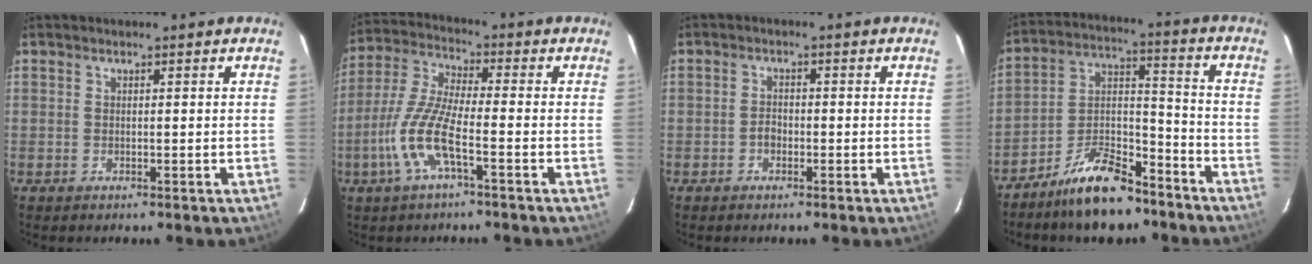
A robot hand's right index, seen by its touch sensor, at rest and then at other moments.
{"total": 10.5, "force": [-4.3, 1.8, 9.4], "torque": [-0.213, -0.003, -0.089]}
{"total": 1.8, "force": [-1.0, 1.4, 0.7], "torque": [-0.015, 0.004, -0.017]}
{"total": 14.0, "force": [-10.3, 5.4, 7.7], "torque": [-0.144, 0.032, -0.177]}